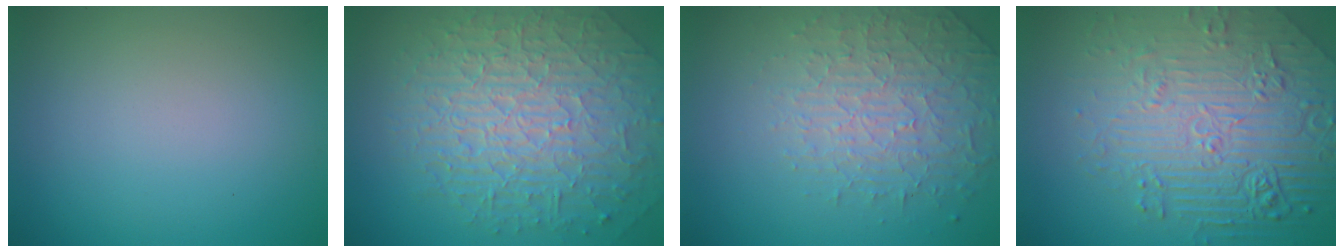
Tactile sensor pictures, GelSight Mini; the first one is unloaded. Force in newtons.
{"total": 10.1, "press": 6.5, "slide": 7.7}
{"total": 4.3, "press": 3.5, "slide": 2.6}
{"total": 8.9, "press": 6.2, "slide": 6.4}